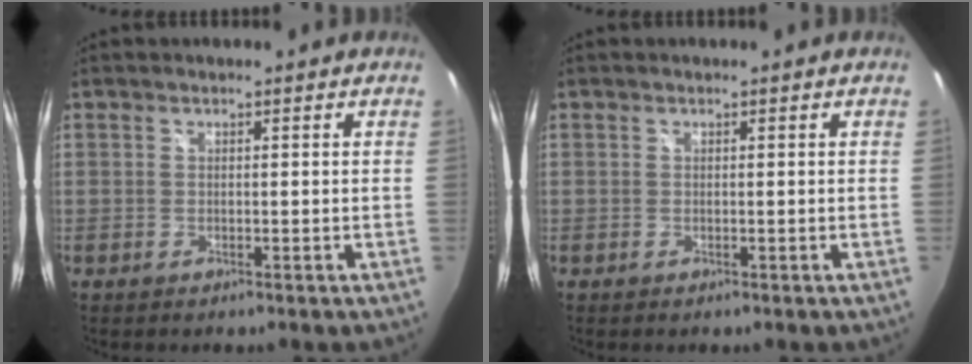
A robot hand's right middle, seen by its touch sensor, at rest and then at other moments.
{"total": 0.0}